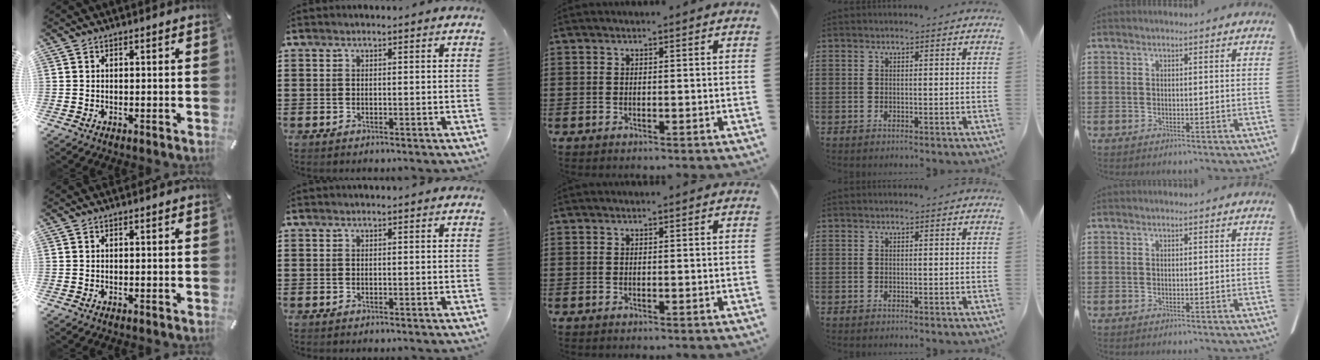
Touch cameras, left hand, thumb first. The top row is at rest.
{}